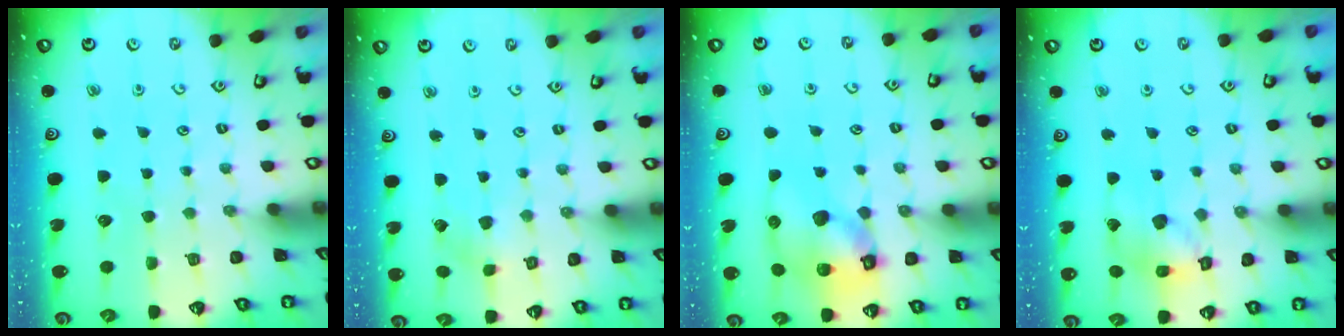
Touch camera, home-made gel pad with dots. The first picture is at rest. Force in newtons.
{"total": 1.7, "press": 1.7, "slide": 0.1}
{"total": 12.5, "press": 12.3, "slide": 1.7}
{"total": 13.2, "press": 13.1, "slide": 1.8}